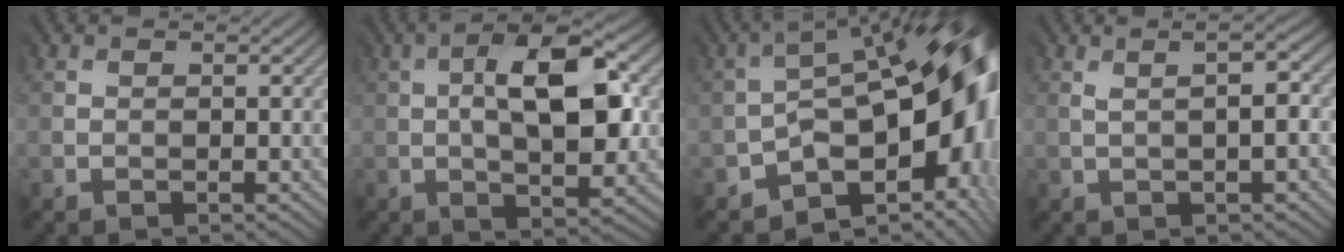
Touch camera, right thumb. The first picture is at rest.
{"total": 10.6, "force": [1.2, 4.6, 9.5], "torque": [-0.157, 0.004, 0.025]}
{"total": 15.9, "force": [-3.7, 8.7, 12.8], "torque": [-0.160, -0.027, -0.042]}
{"total": 2.8, "force": [0.4, 0.3, 2.8], "torque": [-0.036, 0.007, 0.005]}